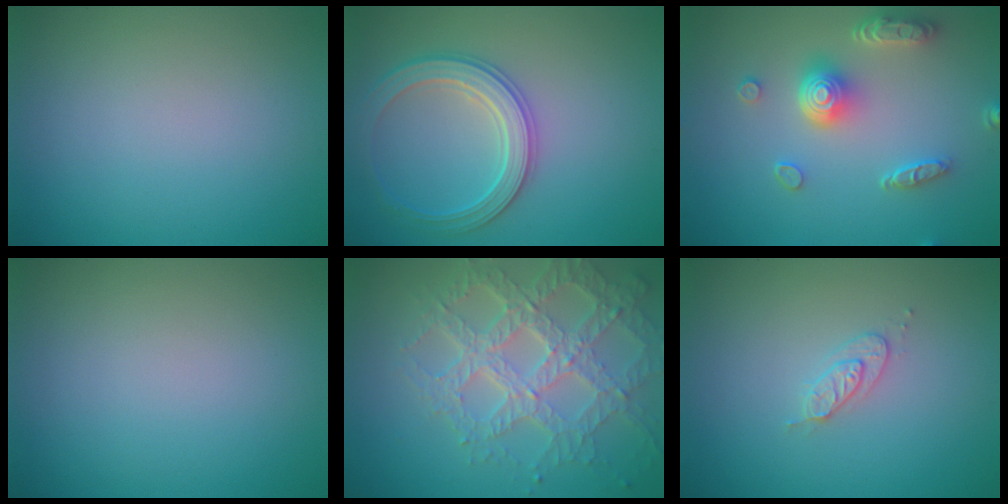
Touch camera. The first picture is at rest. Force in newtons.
{"total": 3.7, "press": 3.6, "slide": 0.6}
{"total": 5.0, "press": 3.9, "slide": 3.1}
{"total": 0.0}
{"total": 7.0, "press": 5.0, "slide": 4.9}
{"total": 1.7, "press": 1.6, "slide": 0.2}